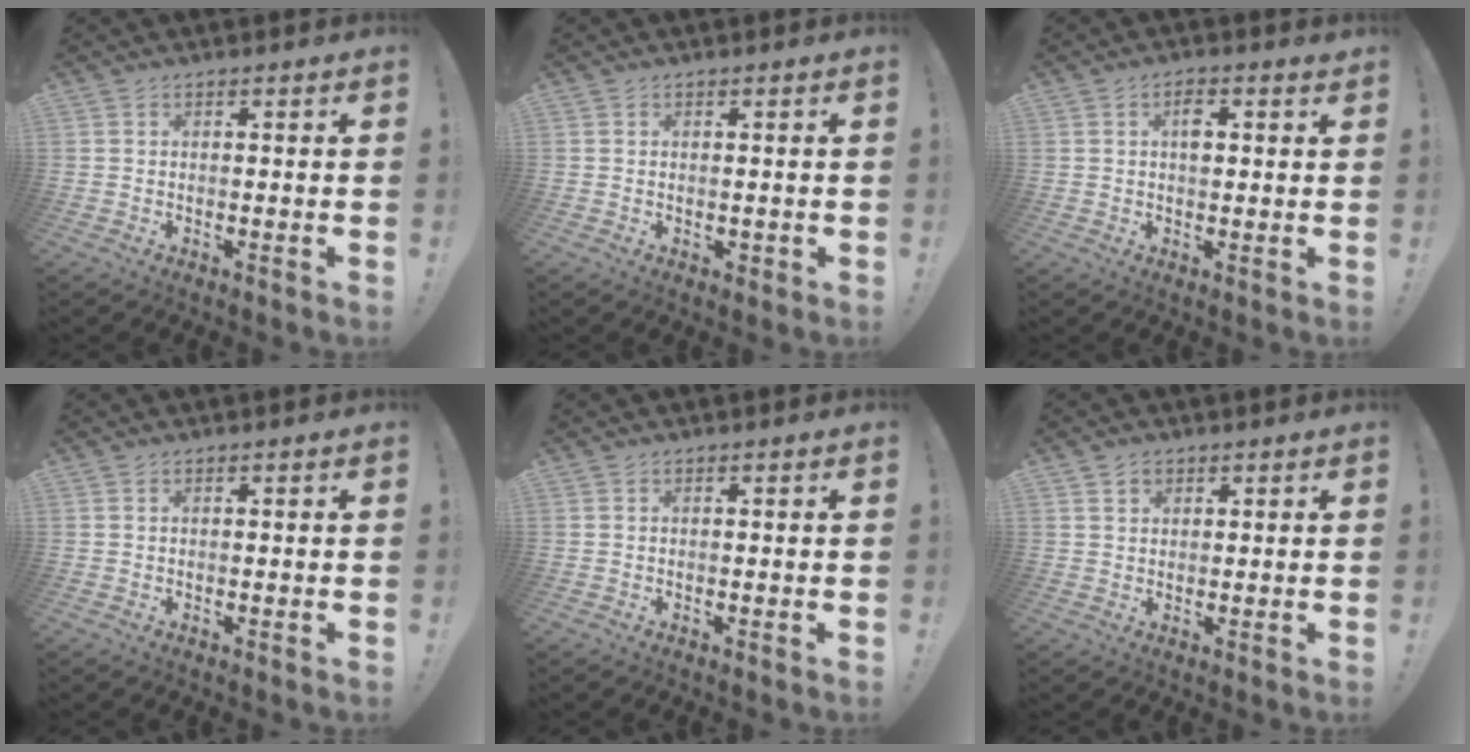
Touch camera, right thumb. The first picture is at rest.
{"total": 0.8, "force": [-0.1, 0.7, 0.5], "torque": [-0.006, 0.002, -0.001]}
{"total": 3.6, "force": [0.9, 1.9, 2.9], "torque": [-0.040, -0.001, 0.009]}
{"total": 0.0}
{"total": 0.0}
{"total": 2.2, "force": [1.4, 1.6, 0.6], "torque": [0.000, -0.007, 0.024]}